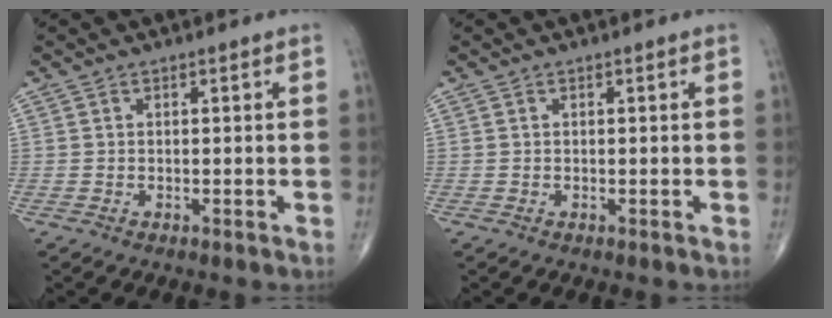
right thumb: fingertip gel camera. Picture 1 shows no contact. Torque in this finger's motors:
{"motor_torque": [0.08, 0.11, -0.12, -0.04, 0.03]}